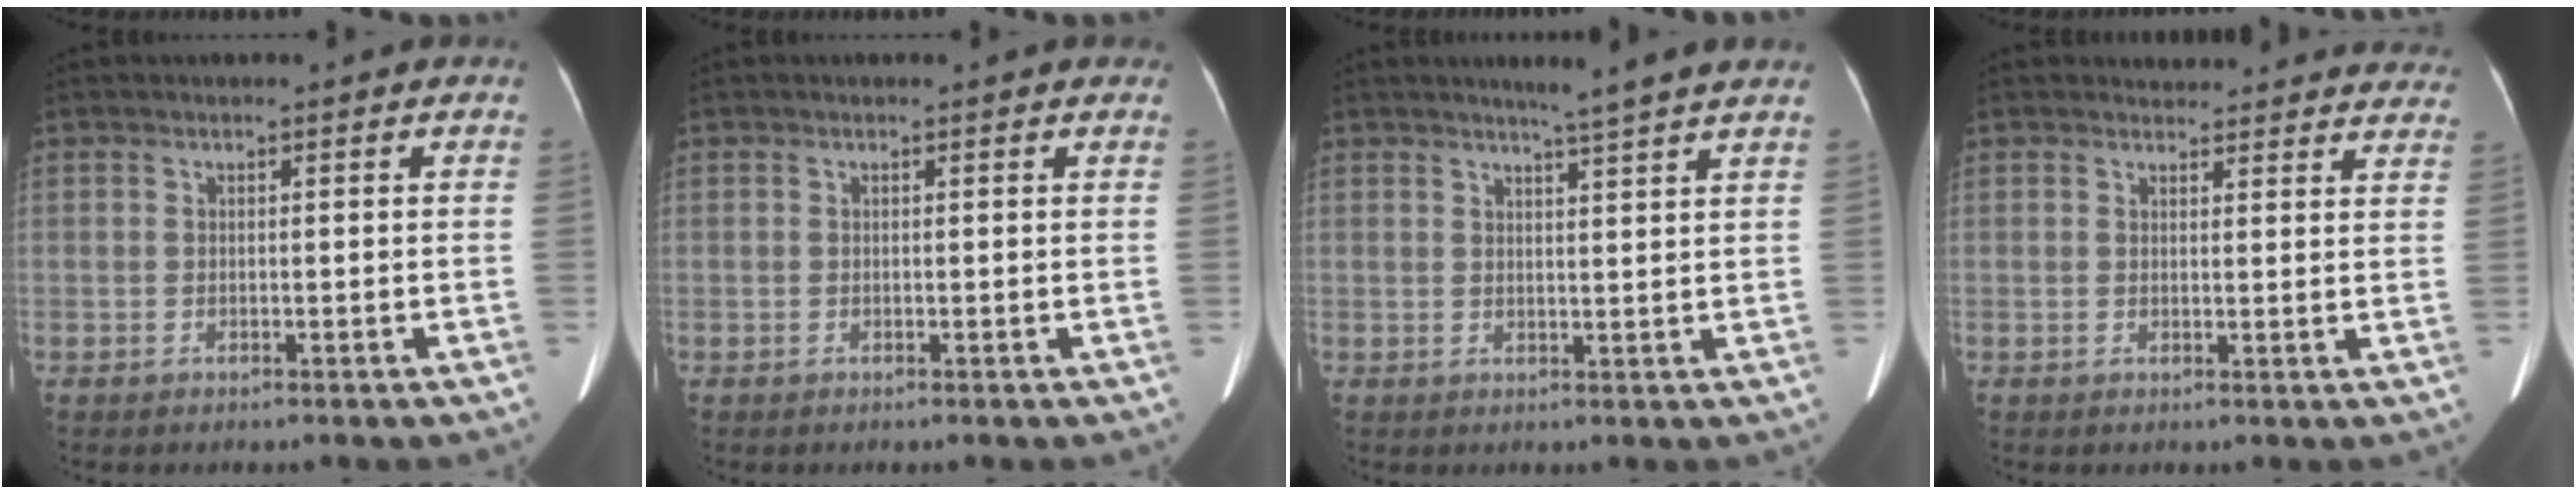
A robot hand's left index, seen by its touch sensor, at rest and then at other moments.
{"total": 1.9, "force": [1.7, 0.4, 0.6], "torque": [-0.012, 0.000, 0.005]}
{"total": 5.2, "force": [4.4, -1.0, 2.6], "torque": [-0.039, 0.000, 0.054]}
{"total": 15.2, "force": [14.6, 3.7, 2.1], "torque": [0.000, -0.023, 0.145]}